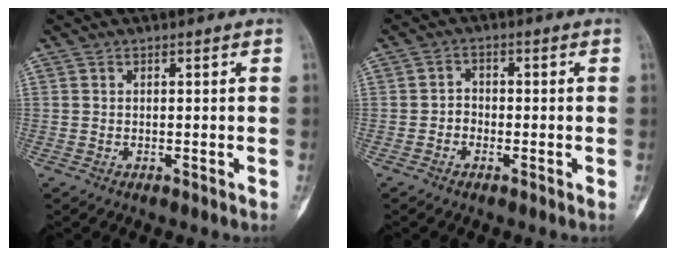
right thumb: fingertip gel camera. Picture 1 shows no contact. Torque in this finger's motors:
{"motor_torque": [2.47, 2.54, -0.26, -0.38, 0.02]}